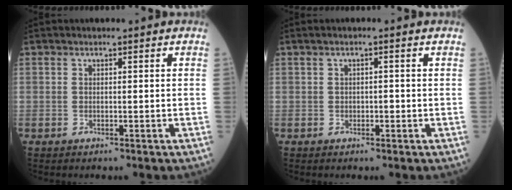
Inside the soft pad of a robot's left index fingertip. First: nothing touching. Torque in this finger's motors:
{"motor_torque": [-0.12, 0.10, 0.03, 0.00]}